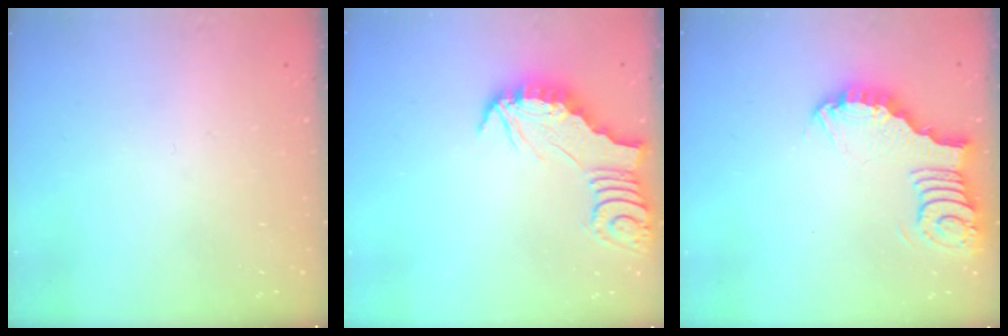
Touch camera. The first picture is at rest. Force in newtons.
{"total": 2.8, "press": 2.8, "slide": 0.3}
{"total": 4.9, "press": 4.8, "slide": 0.3}